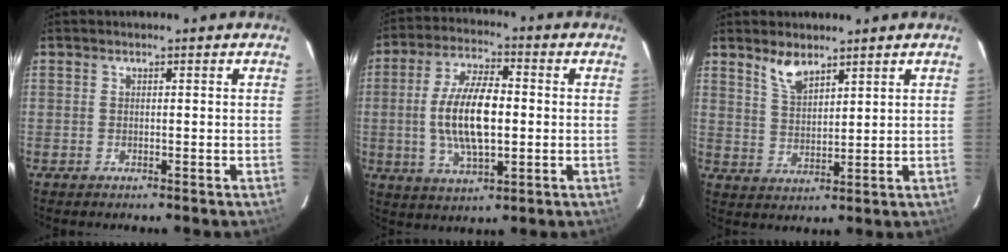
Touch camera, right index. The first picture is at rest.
{"total": 13.2, "force": [-0.6, 5.4, 12.0], "torque": [-0.238, 0.004, -0.008]}
{"total": 5.3, "force": [4.0, 2.0, 2.8], "torque": [-0.051, 0.001, 0.083]}